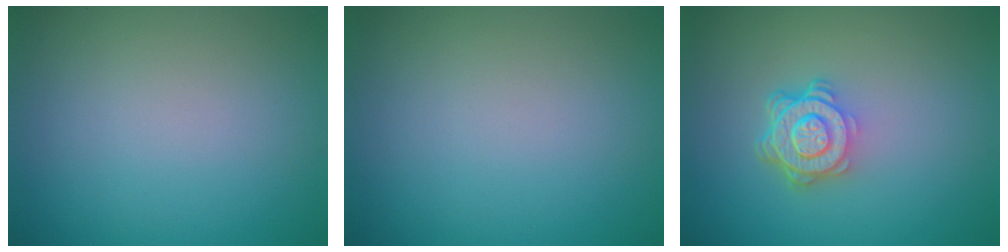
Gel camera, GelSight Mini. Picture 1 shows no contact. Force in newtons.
{"total": 0.0}
{"total": 4.5, "press": 3.2, "slide": 3.1}